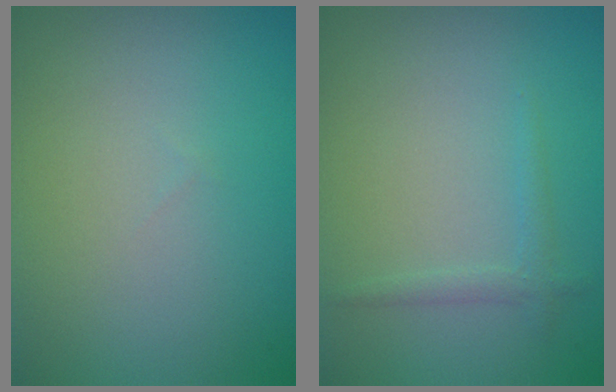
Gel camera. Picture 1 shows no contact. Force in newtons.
{"total": 1.1, "press": 1.1, "slide": 0.1}